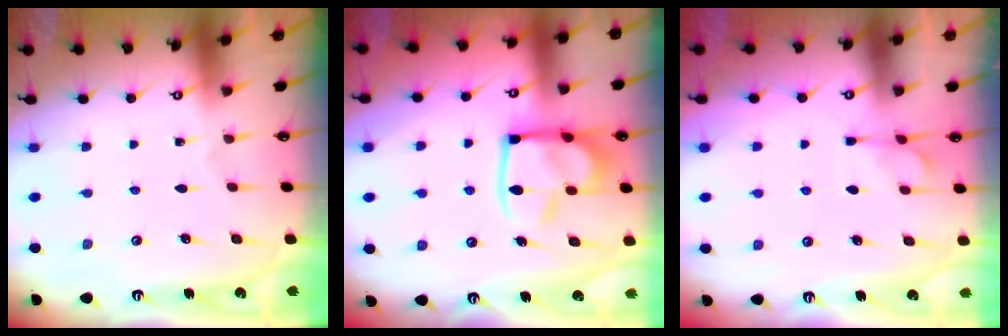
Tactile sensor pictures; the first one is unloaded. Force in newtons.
{"total": 14.9, "press": 14.8, "slide": 1.8}
{"total": 1.6, "press": 1.0, "slide": 1.3}